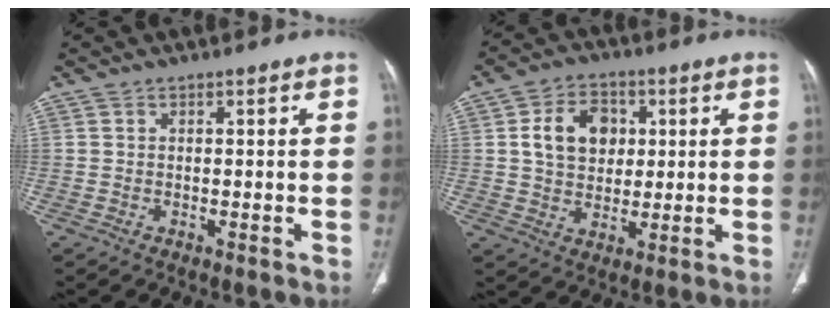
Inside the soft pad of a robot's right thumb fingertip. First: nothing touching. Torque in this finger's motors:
{"motor_torque": [-1.10, 1.06, 0.96, -0.28, 0.06]}